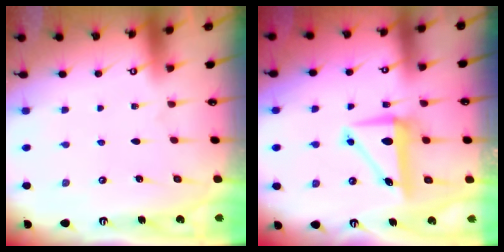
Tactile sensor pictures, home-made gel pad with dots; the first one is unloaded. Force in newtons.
{"total": 7.2, "press": 7.1, "slide": 1.3}